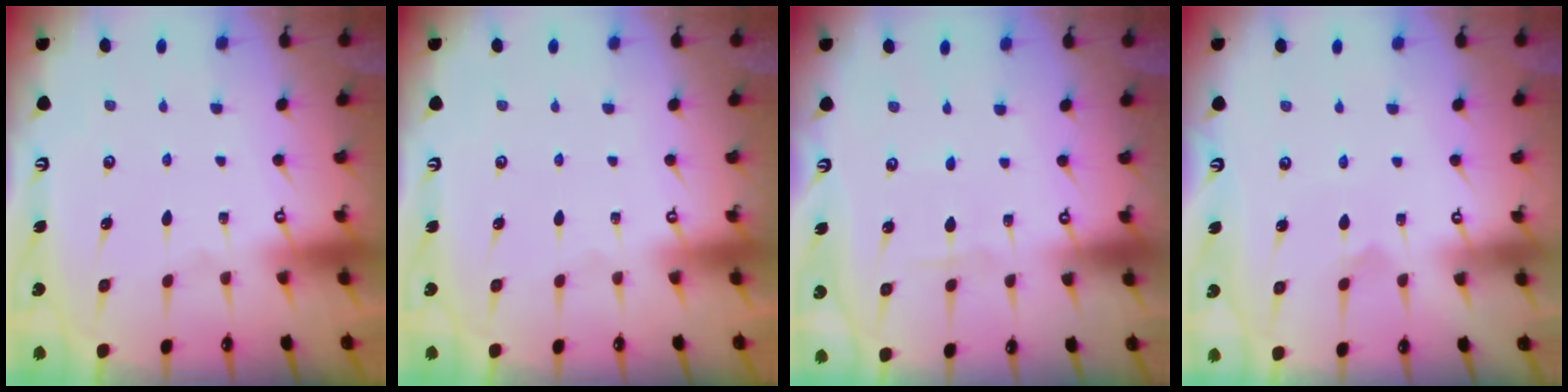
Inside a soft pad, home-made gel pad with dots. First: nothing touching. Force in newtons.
{"total": 0.0}
{"total": 1.8, "press": 1.7, "slide": 0.2}
{"total": 3.1, "press": 3.0, "slide": 0.3}